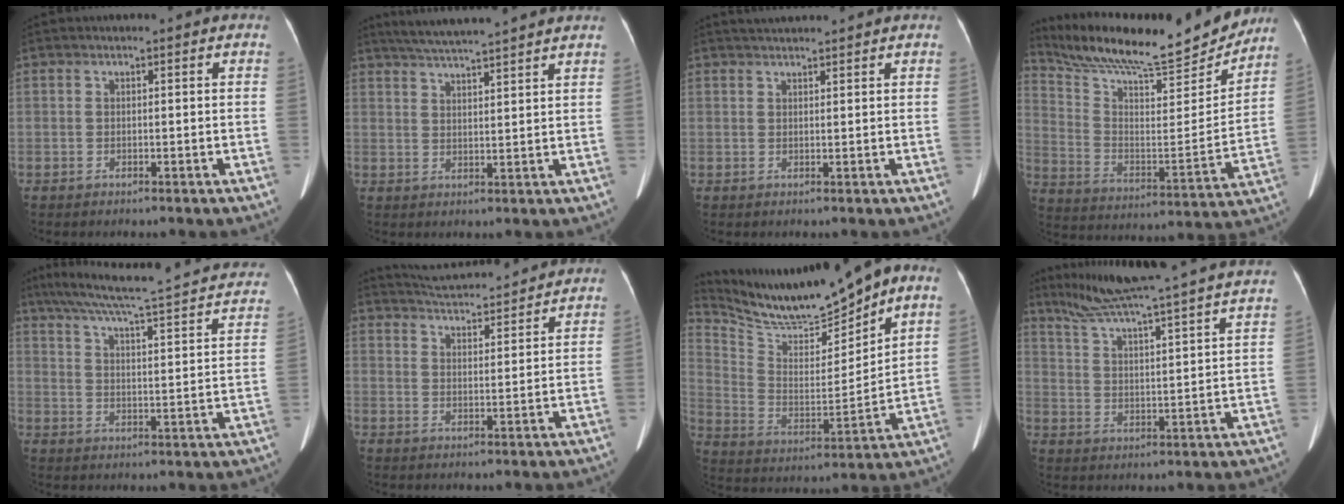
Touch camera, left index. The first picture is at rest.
{"total": 11.3, "force": [10.2, -0.6, 5.0], "torque": [-0.089, 0.026, 0.145]}
{"total": 3.9, "force": [3.7, -0.1, 1.2], "torque": [-0.018, 0.032, 0.058]}
{"total": 24.7, "force": [22.1, 3.7, 10.3], "torque": [-0.187, -0.029, 0.333]}
{"total": 27.4, "force": [23.5, 2.8, 13.8], "torque": [-0.216, -0.014, 0.296]}
{"total": 13.0, "force": [12.4, 1.2, 3.8], "torque": [-0.069, 0.022, 0.180]}
{"total": 15.6, "force": [13.5, 1.0, 7.7], "torque": [-0.153, 0.009, 0.251]}
{"total": 26.0, "force": [23.0, -1.2, 12.0], "torque": [-0.199, -0.029, 0.312]}